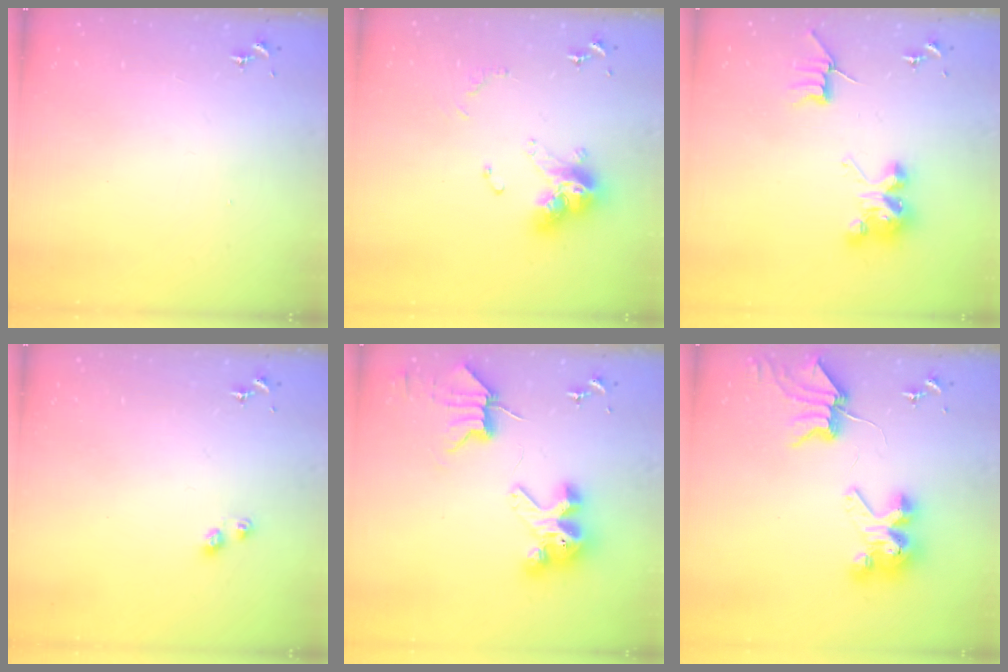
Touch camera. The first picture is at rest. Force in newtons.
{"total": 15.1, "press": 15.0, "slide": 1.4}
{"total": 9.1, "press": 9.0, "slide": 1.0}
{"total": 4.7, "press": 4.7, "slide": 0.3}
{"total": 8.8, "press": 8.7, "slide": 1.2}
{"total": 9.2, "press": 9.1, "slide": 1.1}